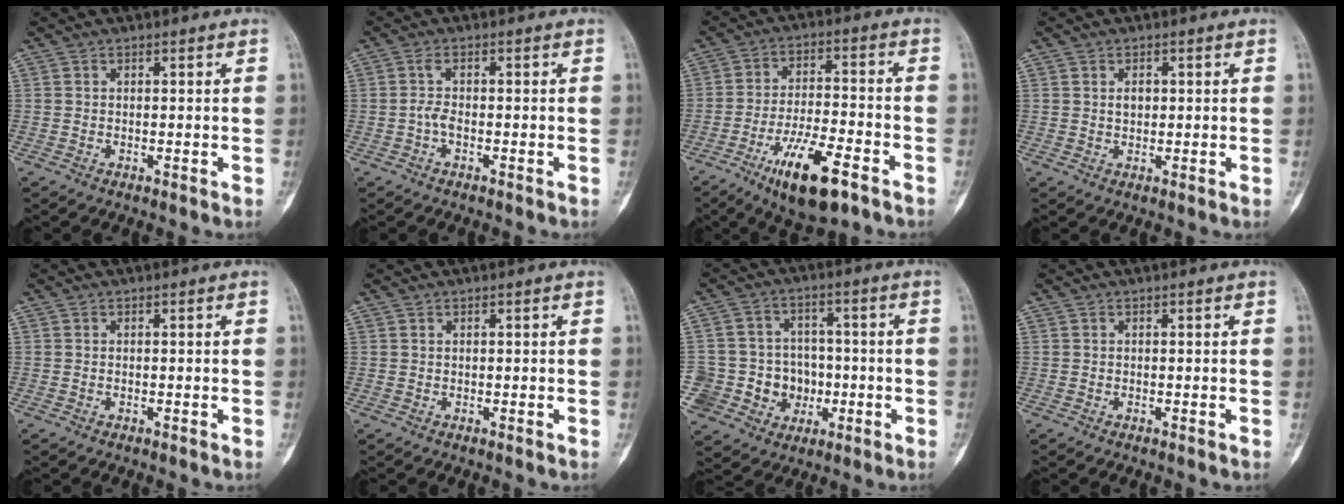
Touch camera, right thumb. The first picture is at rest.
{"total": 2.1, "force": [-0.6, 0.9, 1.8], "torque": [-0.040, 0.007, -0.014]}
{"total": 13.8, "force": [-7.7, 4.5, 10.5], "torque": [-0.181, 0.035, -0.124]}
{"total": 1.9, "force": [0.5, 1.3, 1.3], "torque": [-0.018, -0.001, 0.009]}
{"total": 0.0}
{"total": 0.0}
{"total": 12.5, "force": [-2.6, 11.7, 3.6], "torque": [-0.030, 0.035, -0.029]}
{"total": 0.0}